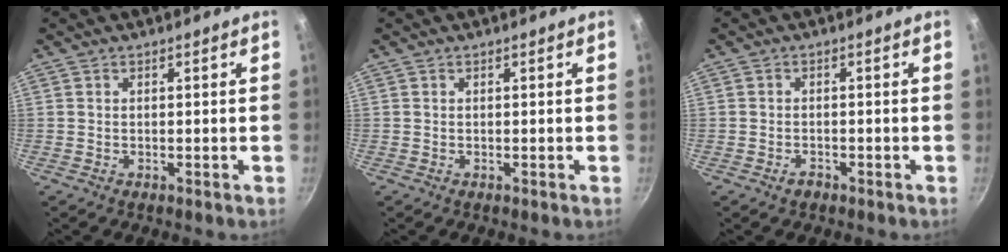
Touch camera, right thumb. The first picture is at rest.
{"total": 0.0}
{"total": 1.7, "force": [-1.1, 1.1, 0.7], "torque": [-0.009, 0.012, -0.019]}